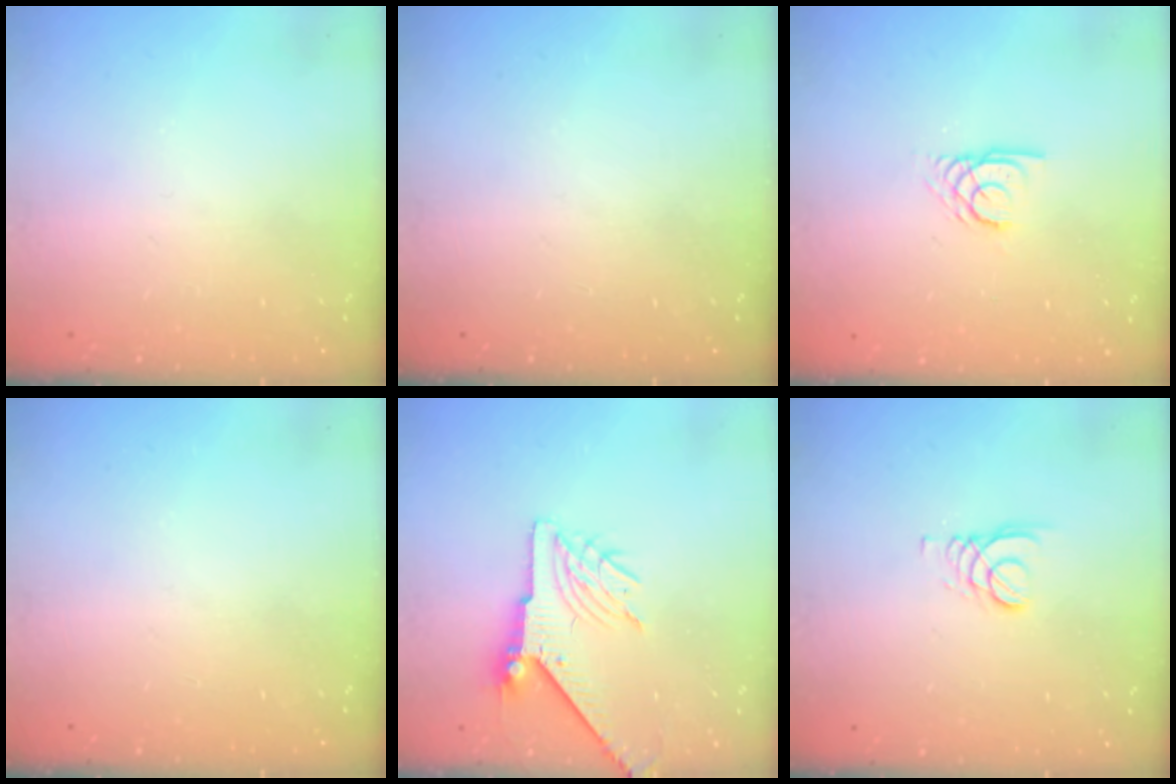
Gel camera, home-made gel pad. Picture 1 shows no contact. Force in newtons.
{"total": 0.0}
{"total": 2.7, "press": 2.7, "slide": 0.1}
{"total": 0.0}
{"total": 7.2, "press": 7.2, "slide": 1.0}
{"total": 2.1, "press": 2.1, "slide": 0.1}